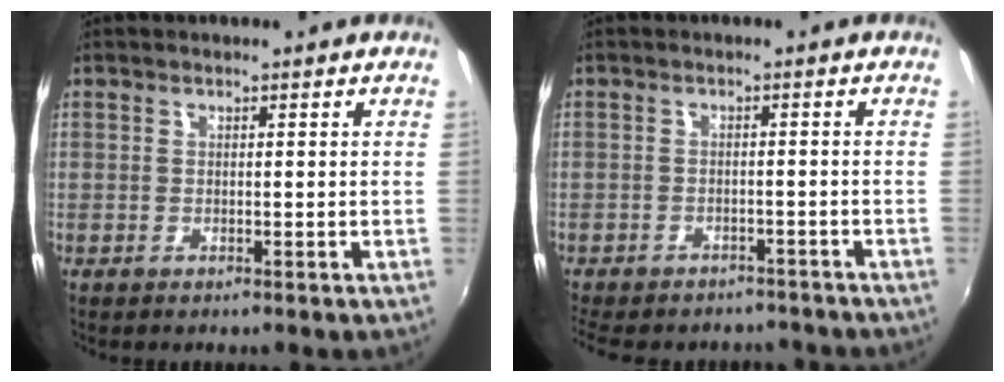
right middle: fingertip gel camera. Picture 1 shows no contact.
{"total": 12.0, "force": [-10.2, 4.7, 4.3], "torque": [-0.104, -0.010, -0.136]}